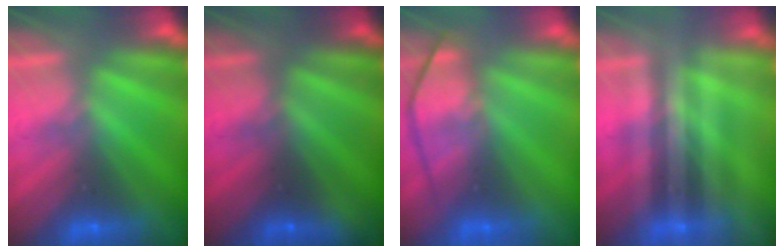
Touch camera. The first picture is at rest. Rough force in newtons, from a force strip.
{"total": 1.4}
{"total": 4.7}
{"total": 1.9}